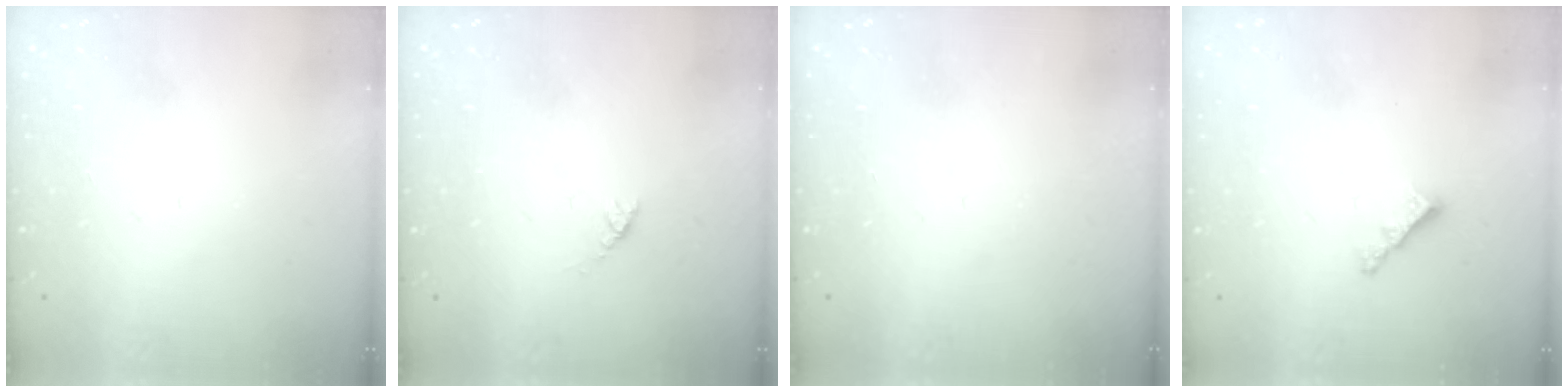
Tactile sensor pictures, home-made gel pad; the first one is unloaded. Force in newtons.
{"total": 2.7, "press": 2.6, "slide": 0.4}
{"total": 0.0}
{"total": 3.4, "press": 3.4, "slide": 0.1}